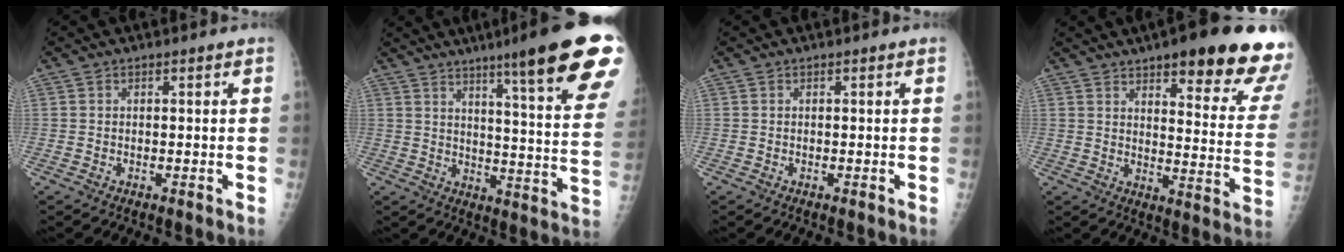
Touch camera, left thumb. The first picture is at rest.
{"total": 22.7, "force": [14.5, 1.7, 17.4], "torque": [-0.216, -0.072, 0.191]}
{"total": 0.0}
{"total": 23.5, "force": [15.8, 5.3, 16.6], "torque": [-0.183, -0.064, 0.194]}